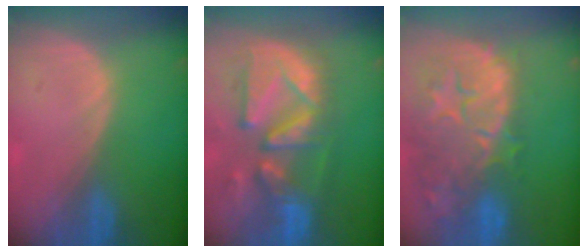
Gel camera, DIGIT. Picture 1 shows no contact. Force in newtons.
{"total": 13.1, "press": 11.3, "slide": 6.6}
{"total": 14.9, "press": 11.8, "slide": 9.0}